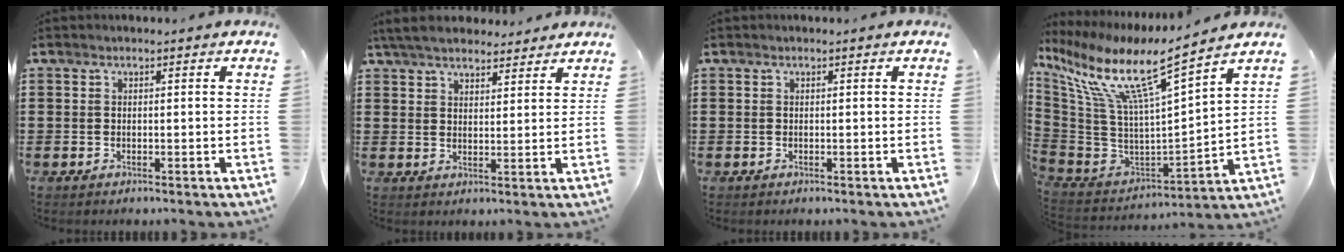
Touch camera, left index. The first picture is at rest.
{"total": 5.5, "force": [4.9, 1.4, 1.8], "torque": [-0.051, -0.006, 0.094]}
{"total": 0.0}
{"total": 11.1, "force": [6.8, 1.1, 8.7], "torque": [-0.196, -0.053, 0.106]}